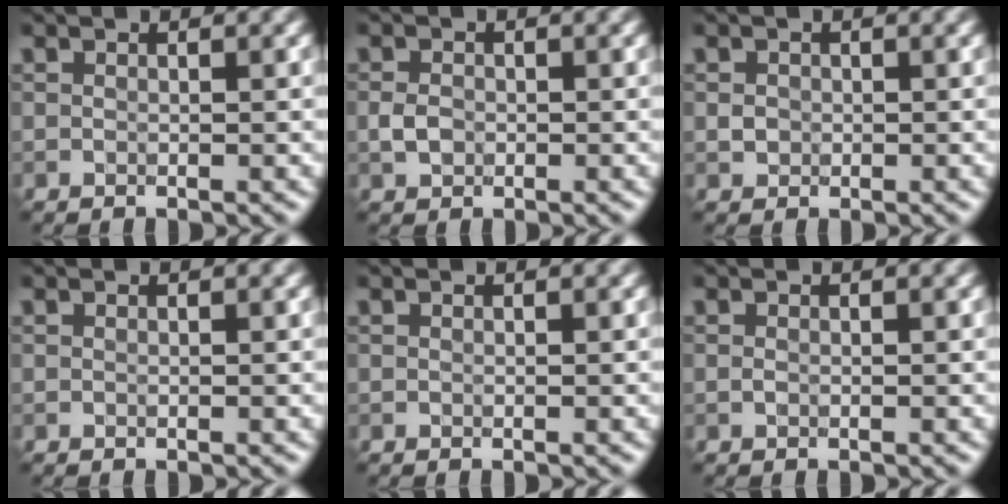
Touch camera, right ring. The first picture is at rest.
{"total": 1.6, "force": [-0.3, 1.2, 0.9], "torque": [-0.019, 0.000, -0.010]}
{"total": 0.9, "force": [-0.1, 0.9, 0.3], "torque": [-0.002, -0.003, -0.003]}
{"total": 0.0}
{"total": 0.0}
{"total": 0.0}